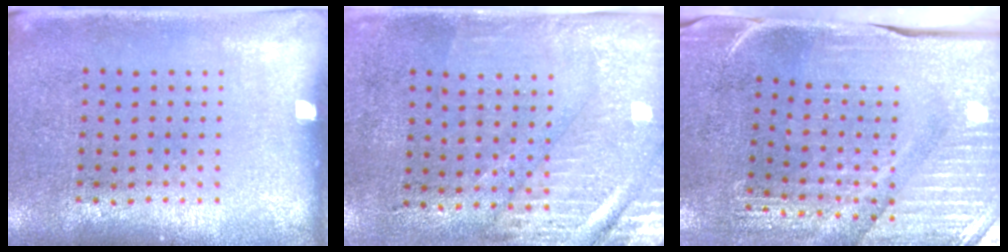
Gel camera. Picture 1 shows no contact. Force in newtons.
{"total": 2.9, "press": 2.5, "slide": 1.5}
{"total": 3.9, "press": 3.6, "slide": 1.4}